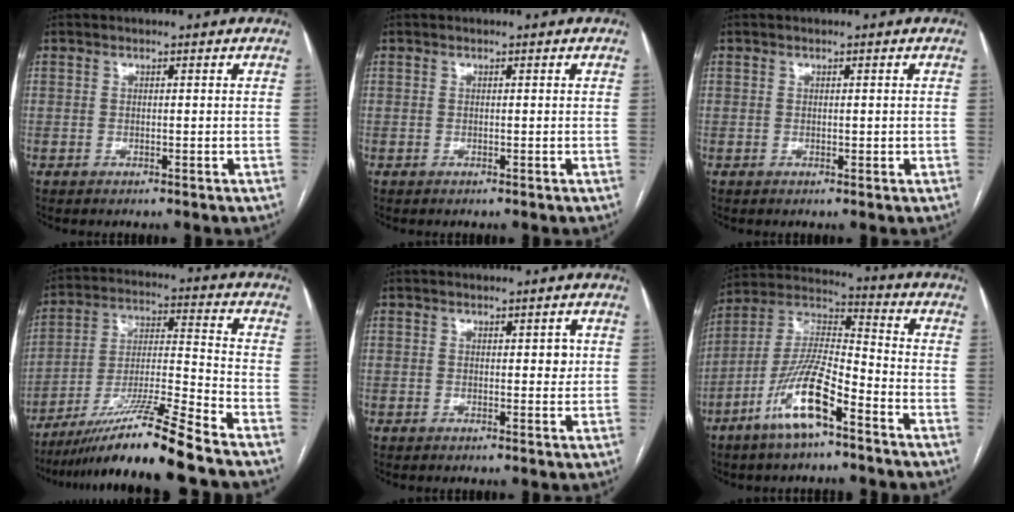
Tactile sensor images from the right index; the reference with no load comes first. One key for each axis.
{"total": 0.0}
{"total": 0.9, "fx": 0.1, "fy": 0.6, "fz": 0.6, "tx": -0.008, "ty": 0.002, "tz": 0.003}
{"total": 16.0, "fx": -12.8, "fy": -2.0, "fz": 9.4, "tx": -0.179, "ty": -0.012, "tz": -0.229}
{"total": 2.3, "fx": 0.5, "fy": 1.1, "fz": 1.9, "tx": -0.019, "ty": 0.002, "tz": 0.006}
{"total": 13.1, "fx": -7.2, "fy": 2.7, "fz": 10.6, "tx": -0.217, "ty": -0.004, "tz": -0.137}